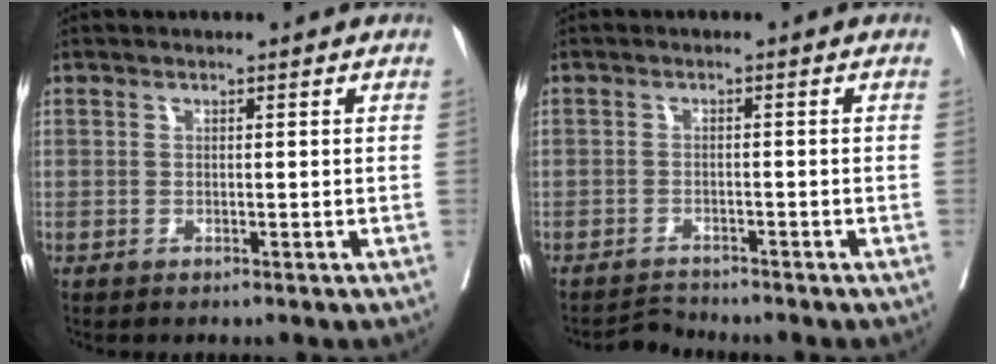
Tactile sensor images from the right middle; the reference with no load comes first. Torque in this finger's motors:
{"motor_torque": [-0.39, 0.02, -0.07, -0.01]}